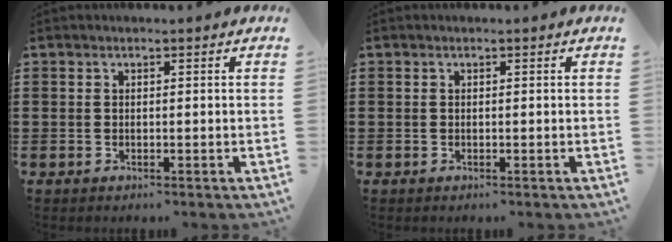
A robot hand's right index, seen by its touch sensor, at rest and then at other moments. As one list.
[{"total": 0.0}]